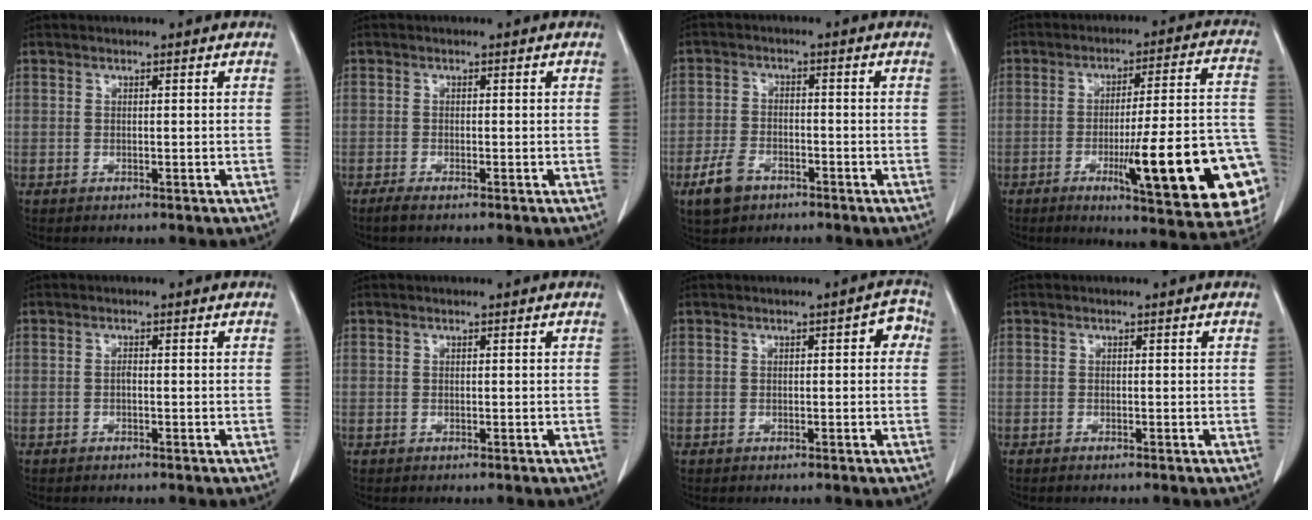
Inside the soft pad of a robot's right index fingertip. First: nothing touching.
{"total": 1.6, "force": [-1.3, 0.1, 1.0], "torque": [-0.024, -0.005, -0.024]}
{"total": 5.4, "force": [-3.4, 3.2, 2.8], "torque": [-0.064, -0.001, -0.057]}
{"total": 22.2, "force": [-6.9, 2.6, 21.0], "torque": [-0.192, 0.007, -0.083]}
{"total": 0.5, "force": [-0.2, 0.2, 0.5], "torque": [-0.010, 0.002, -0.005]}
{"total": 0.0}
{"total": 2.7, "force": [0.4, 1.2, 2.4], "torque": [-0.018, 0.016, 0.000]}
{"total": 0.6, "force": [-0.5, 0.0, 0.3], "torque": [-0.010, -0.003, -0.009]}